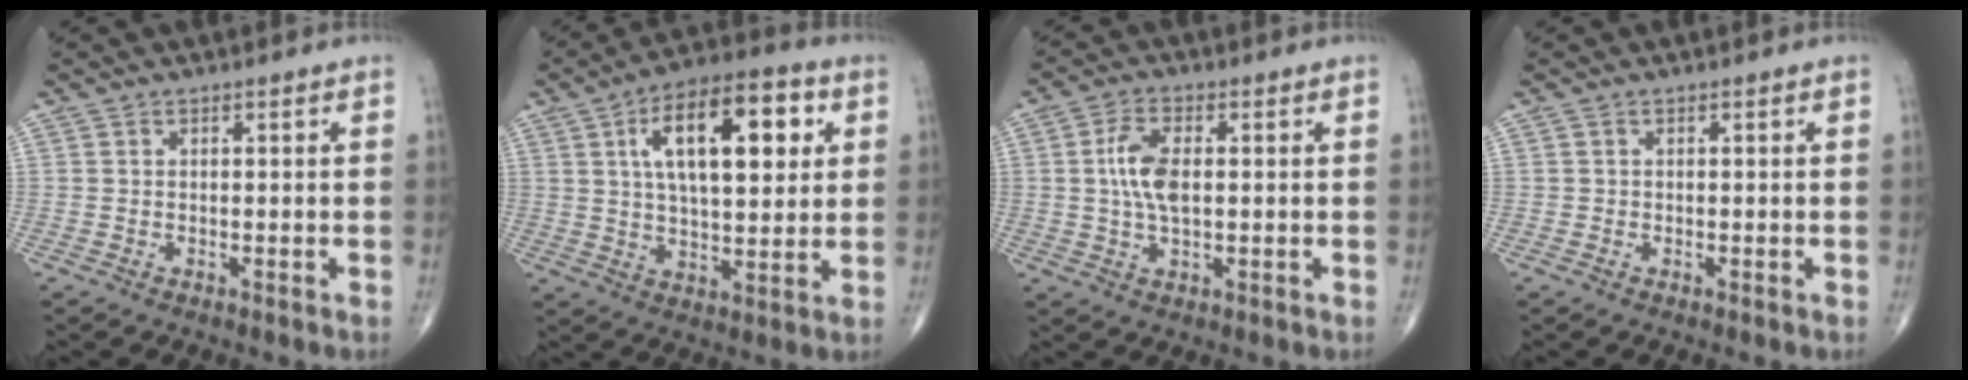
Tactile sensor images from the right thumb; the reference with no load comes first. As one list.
[{"total": 18.4, "force": [5.5, 8.2, 15.6], "torque": [-0.222, 0.003, 0.083]}, {"total": 7.0, "force": [0.6, 3.4, 6.1], "torque": [-0.127, 0.005, 0.009]}, {"total": 0.0}]